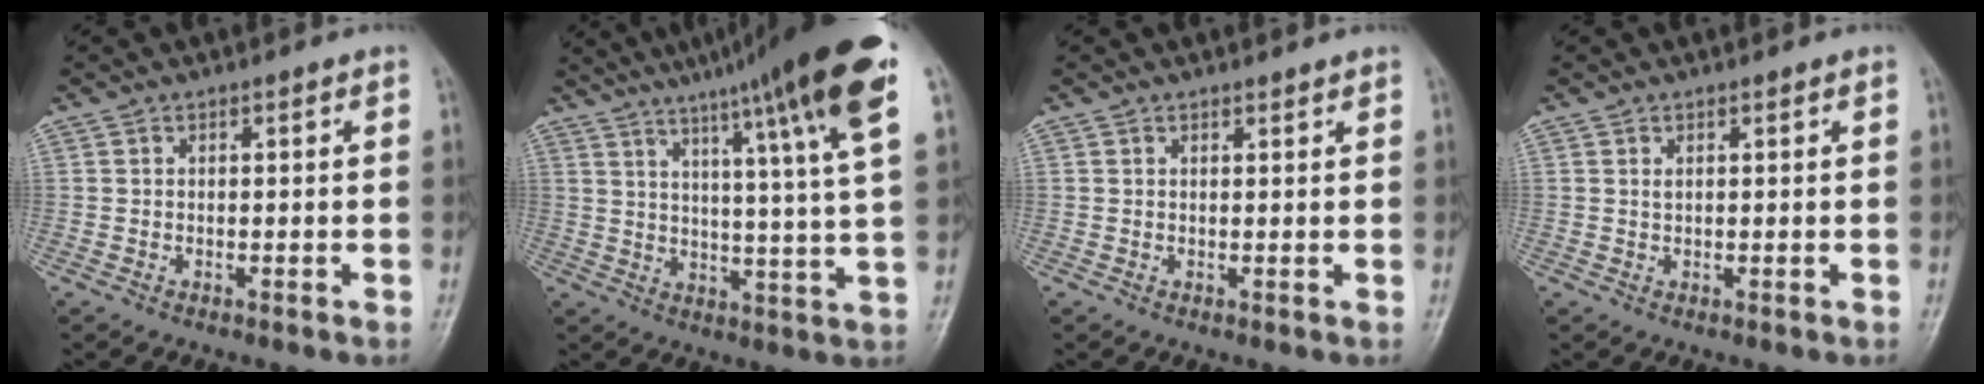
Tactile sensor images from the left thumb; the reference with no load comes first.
{"total": 21.0, "force": [12.6, 0.9, 16.8], "torque": [-0.239, -0.032, 0.168]}
{"total": 0.9, "force": [0.8, 0.1, 0.2], "torque": [-0.001, -0.005, 0.013]}
{"total": 0.8, "force": [0.4, 0.3, 0.6], "torque": [-0.009, 0.001, 0.008]}